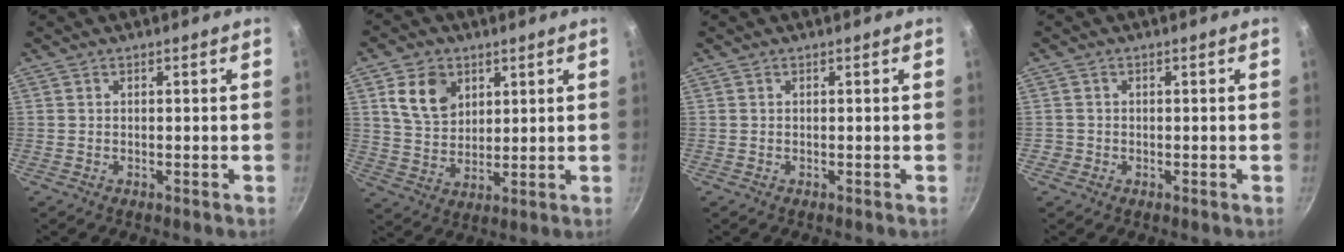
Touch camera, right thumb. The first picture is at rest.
{"total": 9.6, "force": [3.9, 6.9, 5.4], "torque": [-0.074, -0.015, 0.075]}
{"total": 0.0}
{"total": 1.2, "force": [-0.3, 1.1, 0.2], "torque": [0.000, 0.002, -0.006]}